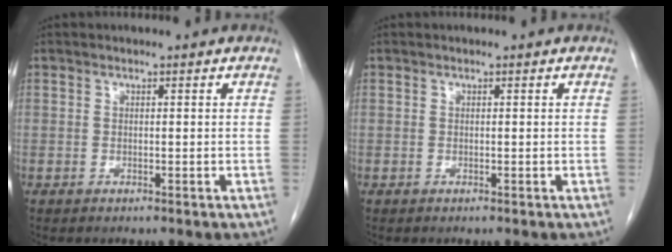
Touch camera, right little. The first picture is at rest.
{"total": 0.0}